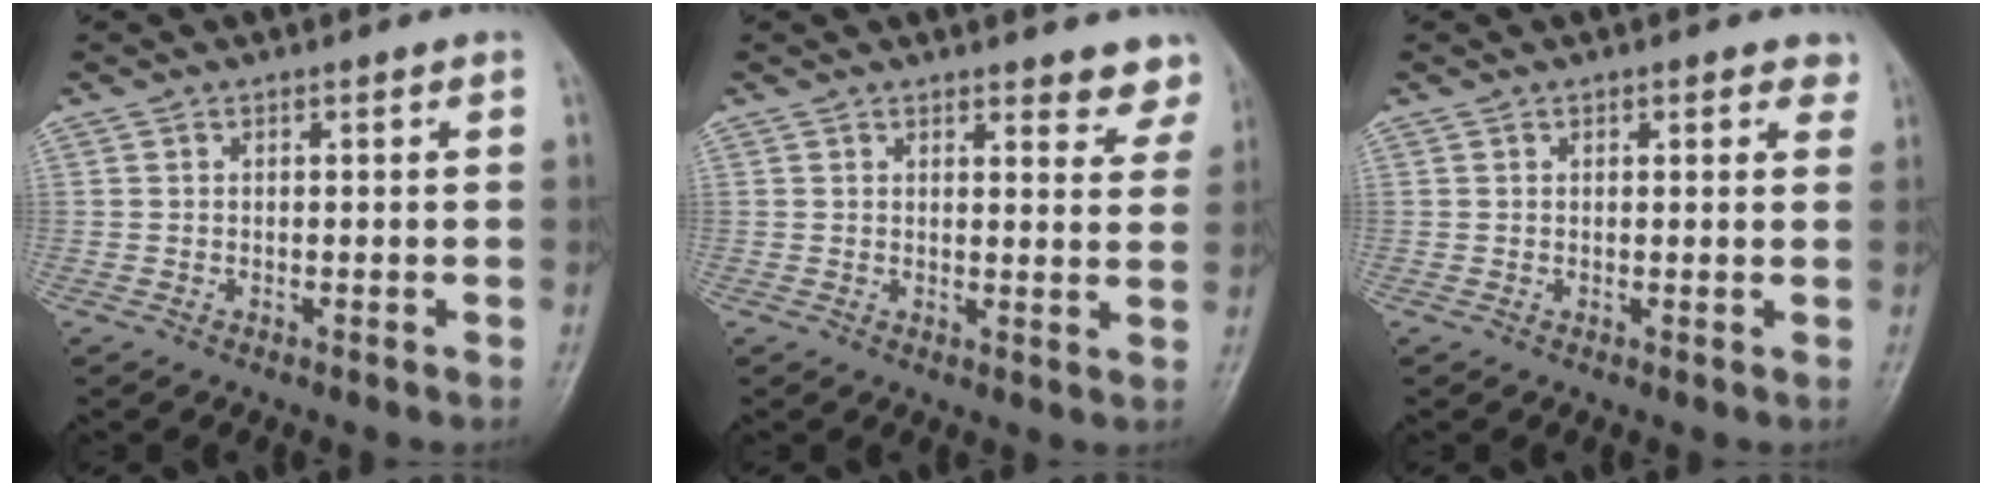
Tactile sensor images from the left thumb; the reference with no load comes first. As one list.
[{"total": 5.9, "force": [5.1, 2.1, 2.1], "torque": [0.011, -0.028, 0.045]}, {"total": 2.7, "force": [1.7, 1.3, 1.7], "torque": [-0.001, -0.004, 0.015]}]